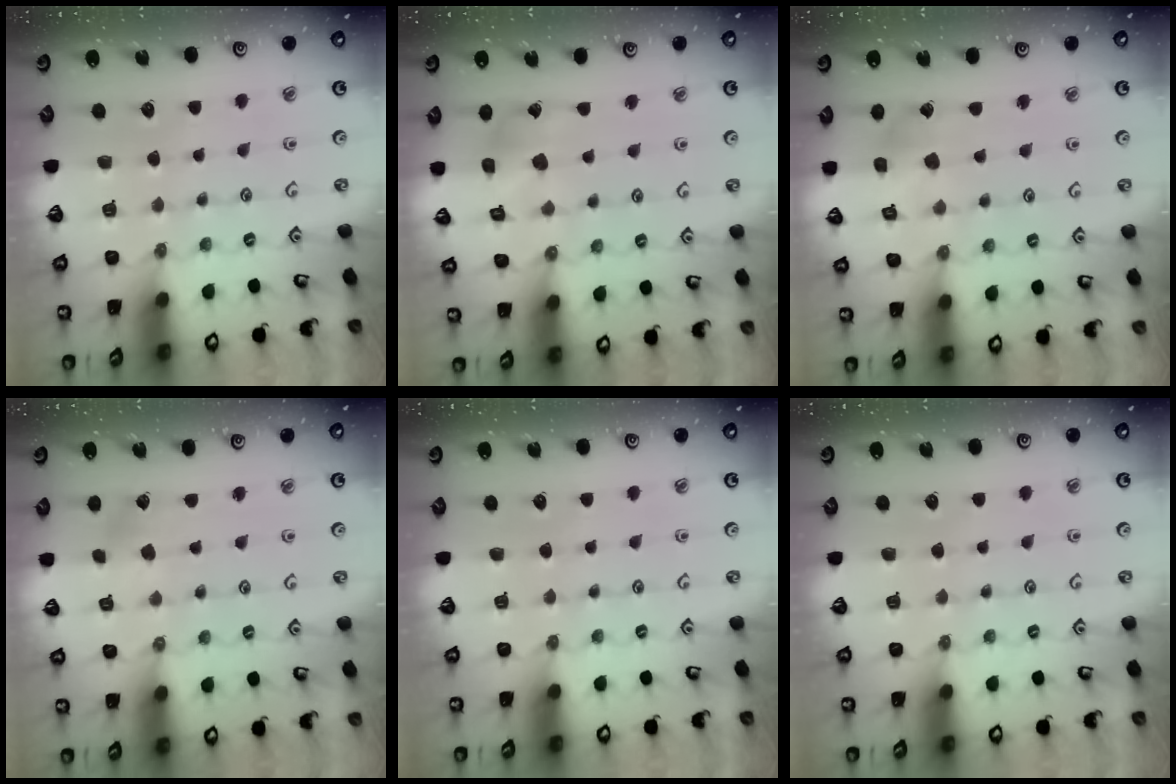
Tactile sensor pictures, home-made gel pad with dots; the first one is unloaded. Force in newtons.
{"total": 6.5, "press": 6.5, "slide": 0.6}
{"total": 4.0, "press": 3.9, "slide": 0.5}
{"total": 2.2, "press": 2.2, "slide": 0.3}
{"total": 0.0}
{"total": 0.0}